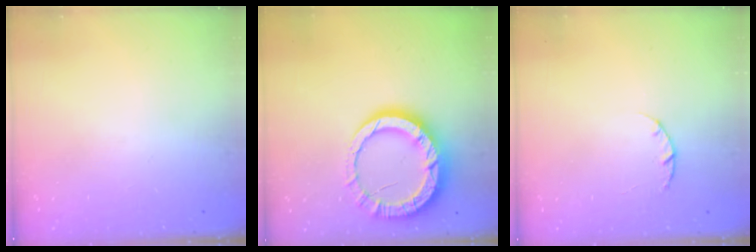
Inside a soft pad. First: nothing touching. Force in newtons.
{"total": 15.1, "press": 15.1, "slide": 1.4}
{"total": 2.0, "press": 1.9, "slide": 0.4}